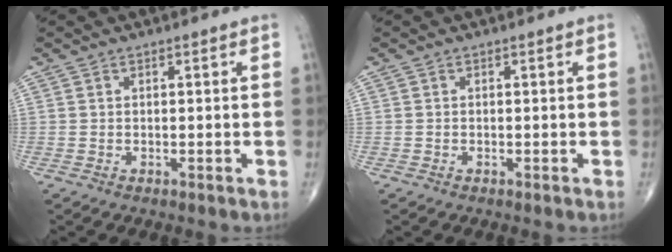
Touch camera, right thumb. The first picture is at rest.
{"total": 0.0}